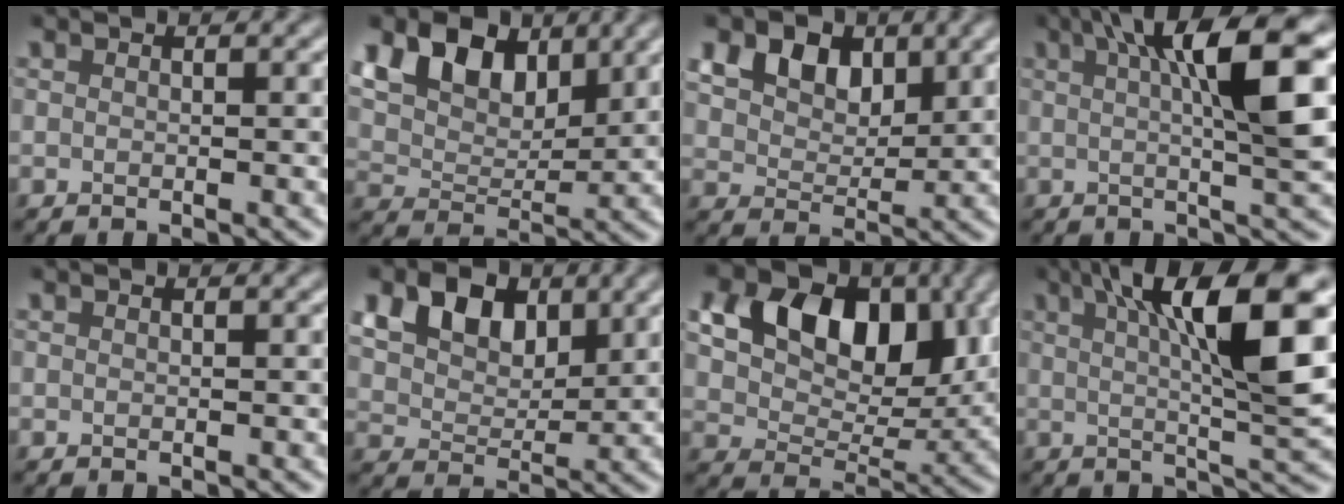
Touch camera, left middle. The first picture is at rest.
{"total": 8.0, "force": [4.4, 4.9, 4.5], "torque": [-0.093, 0.011, 0.062]}
{"total": 7.4, "force": [3.9, 5.0, 3.7], "torque": [-0.084, 0.013, 0.065]}
{"total": 9.4, "force": [2.8, 1.7, 8.8], "torque": [-0.107, 0.014, 0.039]}
{"total": 0.0}
{"total": 7.4, "force": [3.6, 5.0, 4.1], "torque": [-0.092, 0.013, 0.058]}
{"total": 12.0, "force": [4.6, 7.9, 7.8], "torque": [-0.120, 0.007, 0.072]}
{"total": 10.5, "force": [3.1, 2.1, 9.8], "torque": [-0.133, 0.005, 0.046]}